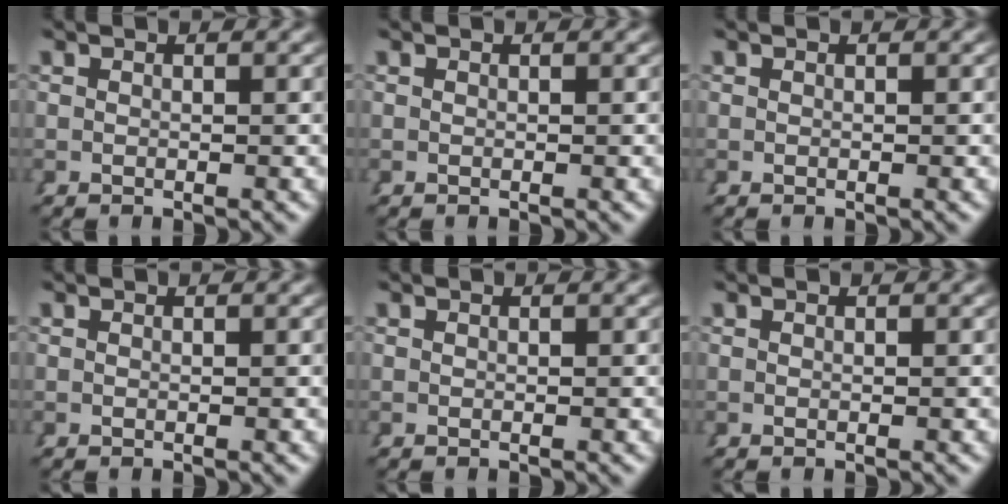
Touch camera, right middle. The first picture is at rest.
{"total": 0.0}
{"total": 0.0}
{"total": 0.0}
{"total": 0.0}
{"total": 0.0}